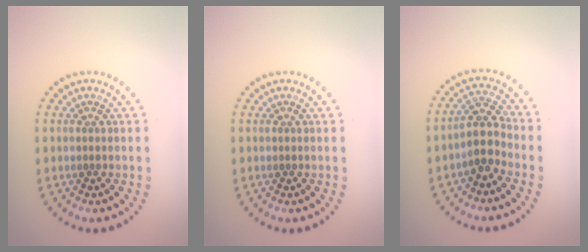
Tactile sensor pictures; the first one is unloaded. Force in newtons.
{"total": 0.0}
{"total": 3.1, "press": 2.5, "slide": 1.7}